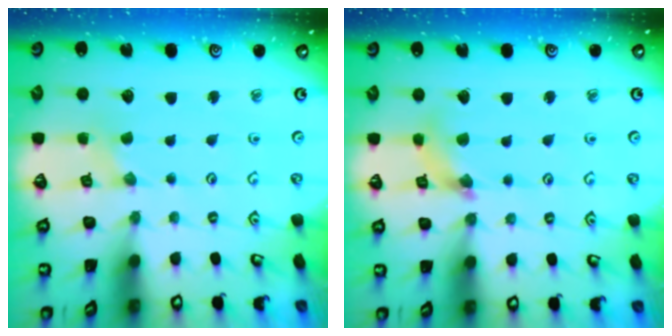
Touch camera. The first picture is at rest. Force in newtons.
{"total": 4.3, "press": 4.2, "slide": 0.3}